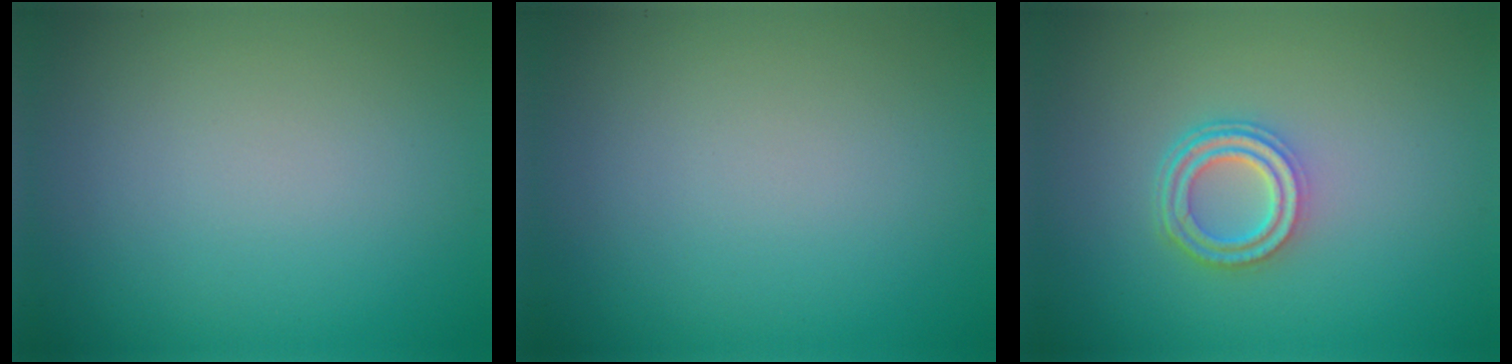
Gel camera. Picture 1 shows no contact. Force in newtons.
{"total": 0.0}
{"total": 3.6, "press": 2.7, "slide": 2.4}